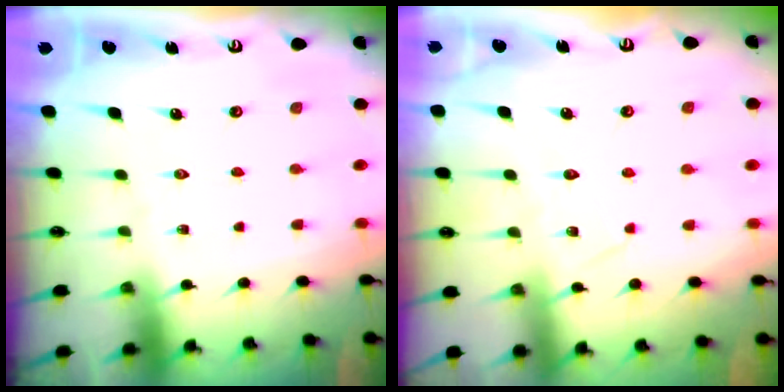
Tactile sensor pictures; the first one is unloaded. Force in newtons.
{"total": 5.3, "press": 5.3, "slide": 0.3}